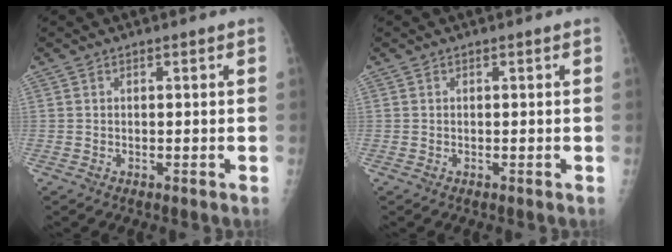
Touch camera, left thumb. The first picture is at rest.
{"total": 0.0}